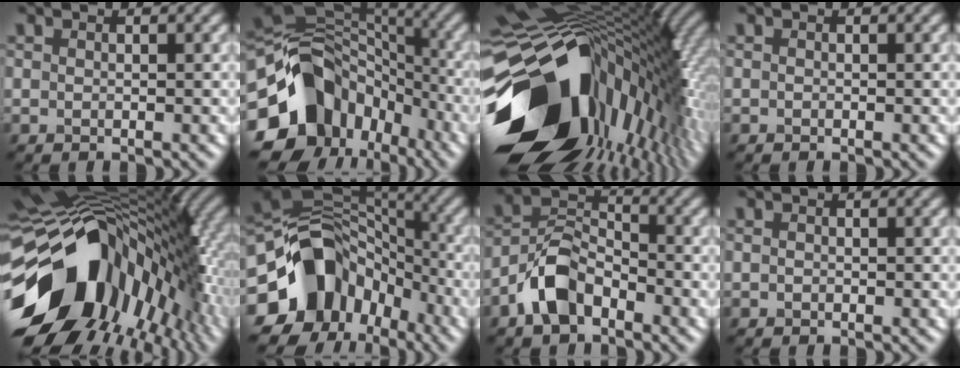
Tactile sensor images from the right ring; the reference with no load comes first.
{"total": 14.2, "force": [-4.4, 11.1, 7.6], "torque": [-0.144, -0.003, -0.085]}
{"total": 19.3, "force": [-2.8, 11.5, 15.2], "torque": [-0.242, -0.037, -0.036]}
{"total": 0.0}
{"total": 16.6, "force": [-4.0, 10.1, 12.6], "torque": [-0.196, -0.009, -0.073]}
{"total": 14.0, "force": [-4.6, 10.9, 7.4], "torque": [-0.134, 0.007, -0.089]}
{"total": 5.2, "force": [-3.1, 3.0, 2.9], "torque": [-0.054, 0.011, -0.069]}
{"total": 0.0}